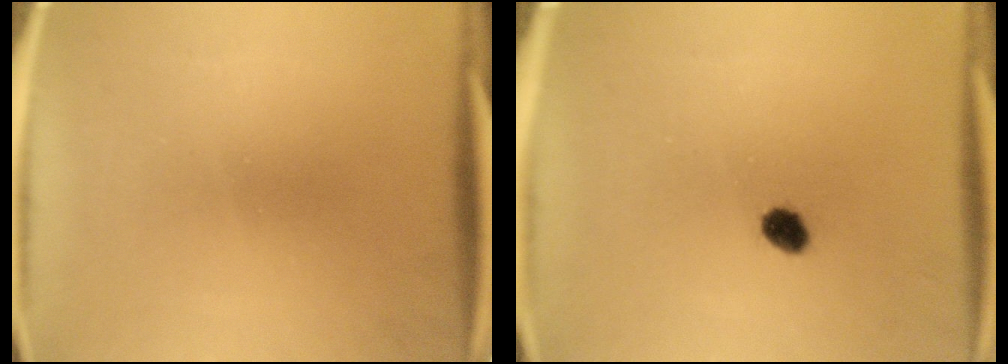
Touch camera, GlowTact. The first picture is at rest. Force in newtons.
{"total": 3.0}